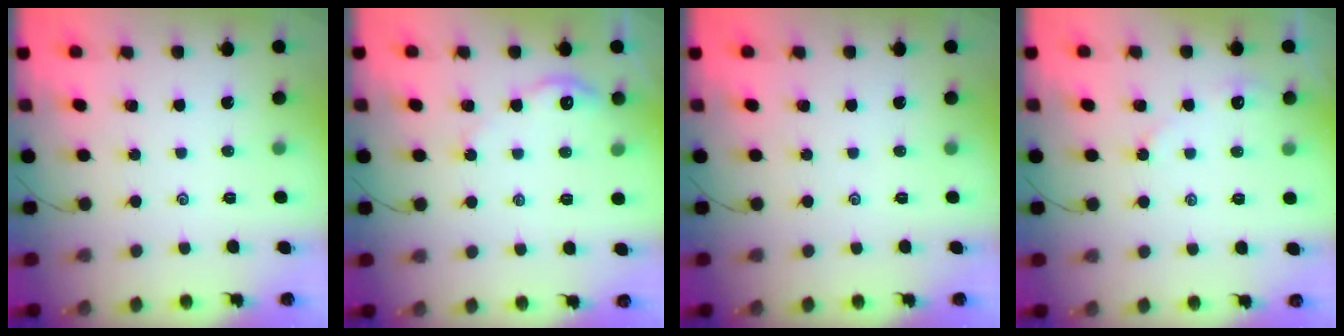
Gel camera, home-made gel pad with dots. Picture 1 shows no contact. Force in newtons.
{"total": 4.0, "press": 4.0, "slide": 0.5}
{"total": 0.0}
{"total": 2.9, "press": 2.9, "slide": 0.5}